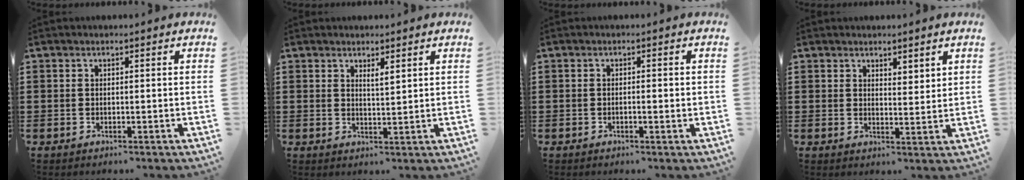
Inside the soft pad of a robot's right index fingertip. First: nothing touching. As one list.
[{"total": 1.7, "force": [1.4, 0.1, 0.9], "torque": [-0.019, 0.003, 0.024]}, {"total": 1.2, "force": [-0.3, 0.1, 1.1], "torque": [-0.019, -0.002, -0.006]}, {"total": 2.2, "force": [2.1, 0.7, 0.1], "torque": [-0.008, 0.005, 0.042]}]